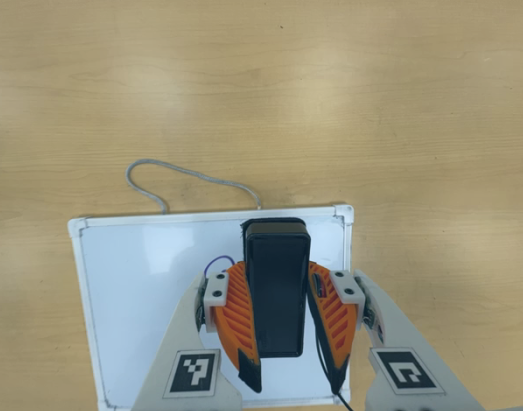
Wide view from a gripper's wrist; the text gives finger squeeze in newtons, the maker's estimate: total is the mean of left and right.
{"total": 7.9, "left": 6.4, "right": 9.4}